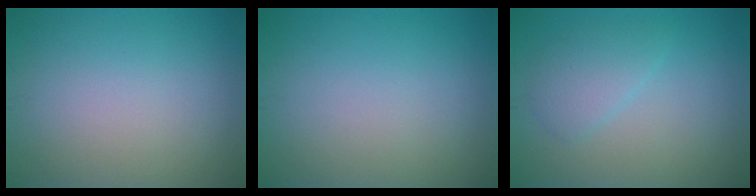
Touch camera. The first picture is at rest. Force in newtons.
{"total": 0.0}
{"total": 2.3, "press": 2.3, "slide": 0.2}